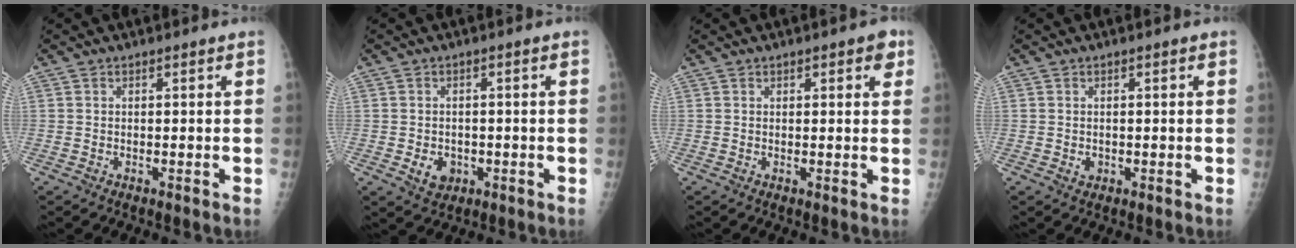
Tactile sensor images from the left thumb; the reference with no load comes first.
{"total": 3.9, "force": [-1.1, 3.2, 2.0], "torque": [-0.016, 0.003, -0.008]}
{"total": 3.2, "force": [1.6, 1.4, 2.4], "torque": [-0.014, -0.001, 0.014]}
{"total": 1.2, "force": [-0.1, 1.0, 0.6], "torque": [-0.003, 0.001, 0.001]}